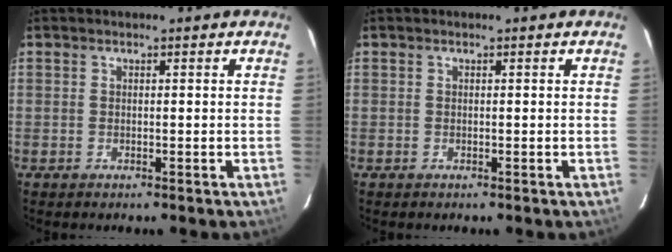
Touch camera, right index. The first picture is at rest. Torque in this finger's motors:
{"motor_torque": [0.00, 0.00, 0.00, 0.00]}